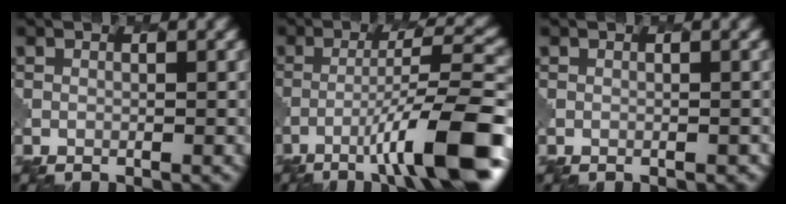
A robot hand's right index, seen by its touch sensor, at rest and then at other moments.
{"total": 10.8, "force": [-5.8, 1.6, 9.0], "torque": [-0.132, 0.018, -0.087]}
{"total": 0.7, "force": [-0.6, 0.3, 0.3], "torque": [-0.001, 0.000, -0.002]}